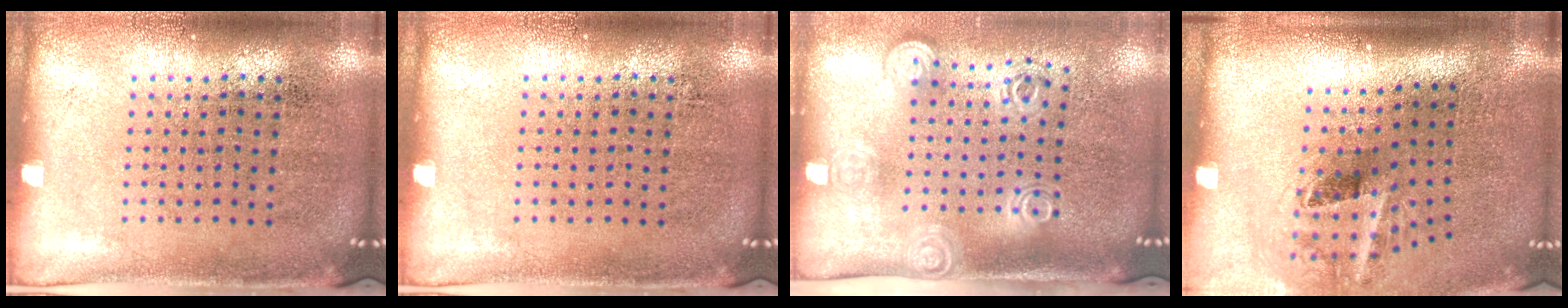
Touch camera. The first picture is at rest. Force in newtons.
{"total": 0.0}
{"total": 1.8, "press": 1.3, "slide": 1.3}
{"total": 2.2, "press": 1.3, "slide": 1.7}